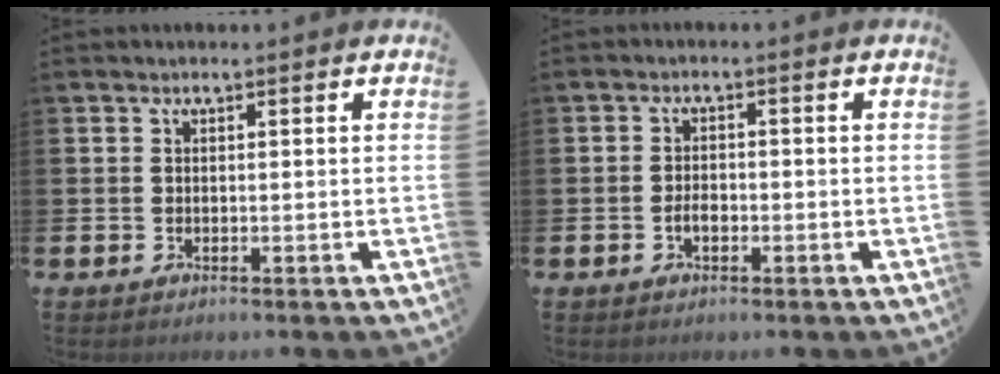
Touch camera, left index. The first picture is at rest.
{"total": 2.0, "force": [-0.7, 1.1, 1.5], "torque": [-0.025, 0.002, -0.014]}